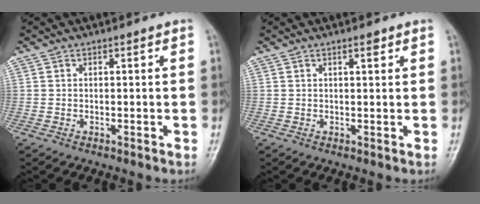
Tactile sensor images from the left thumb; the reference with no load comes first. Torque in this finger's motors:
{"motor_torque": [-0.28, 0.04, -0.07, 0.06, 0.07]}